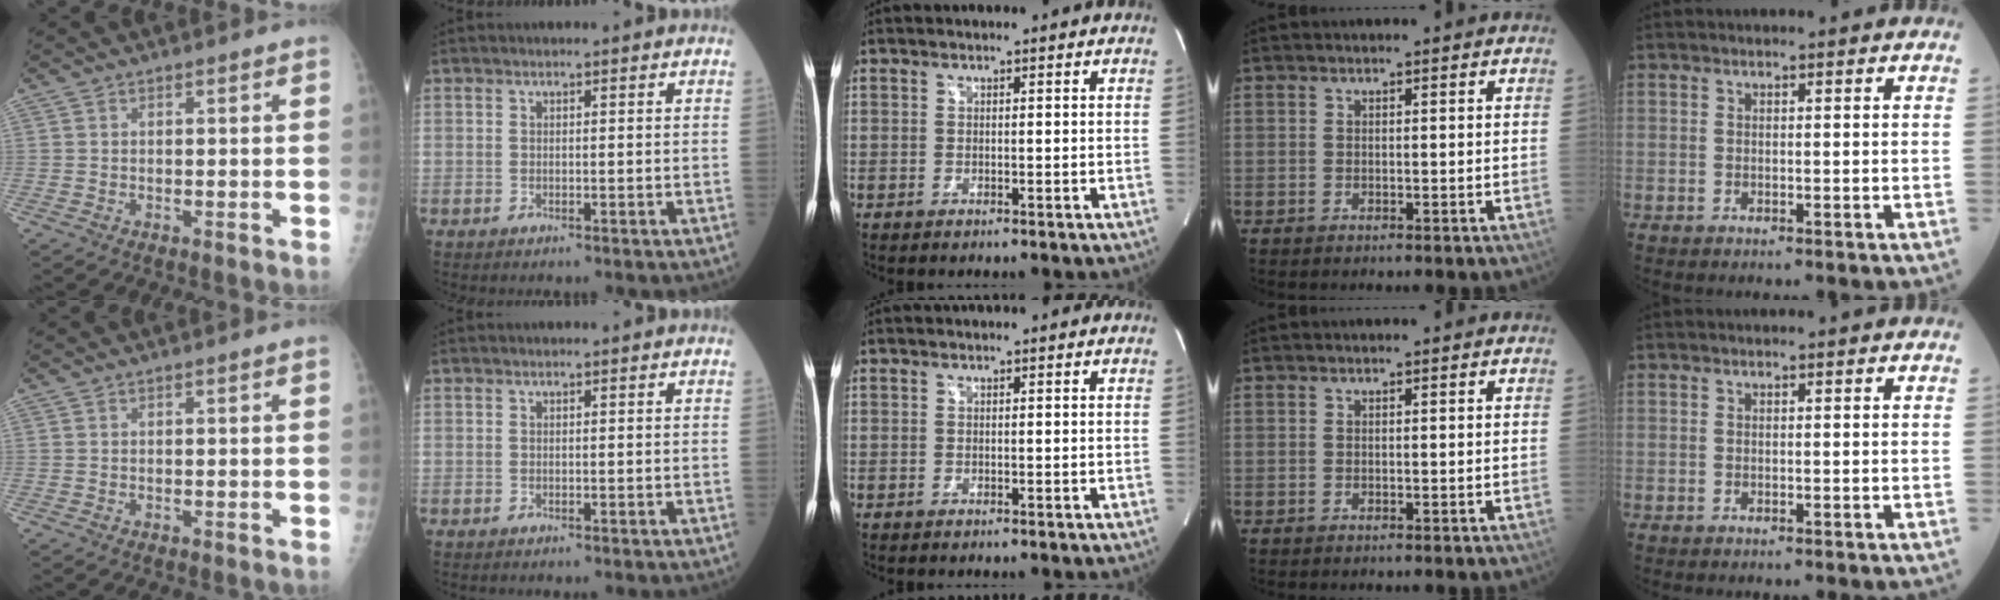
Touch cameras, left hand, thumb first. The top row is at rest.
{}